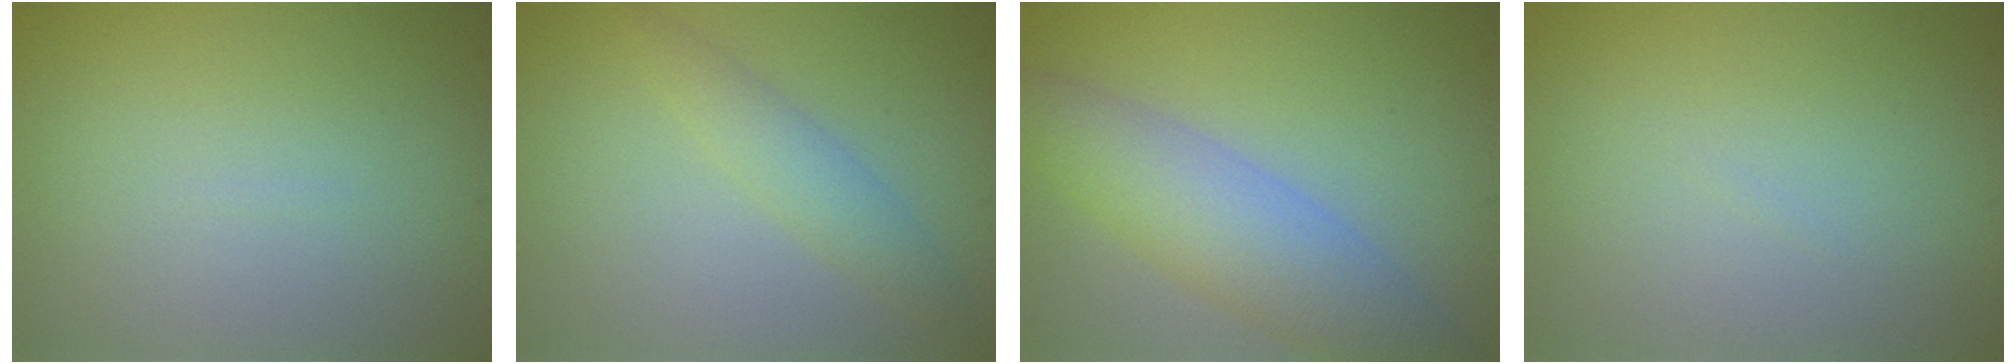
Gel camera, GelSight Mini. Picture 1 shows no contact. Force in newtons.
{"total": 2.2, "press": 2.2, "slide": 0.1}
{"total": 6.2, "press": 6.1, "slide": 0.3}
{"total": 0.0}